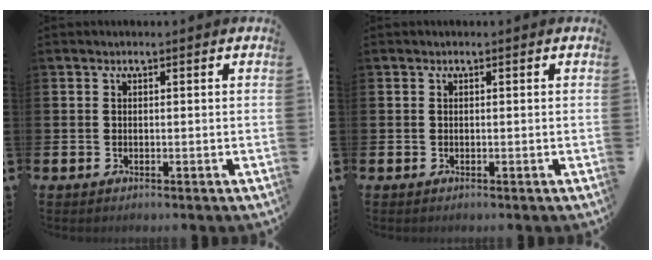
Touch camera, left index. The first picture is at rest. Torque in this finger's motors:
{"motor_torque": [0.00, 0.00, 0.00, 0.00]}